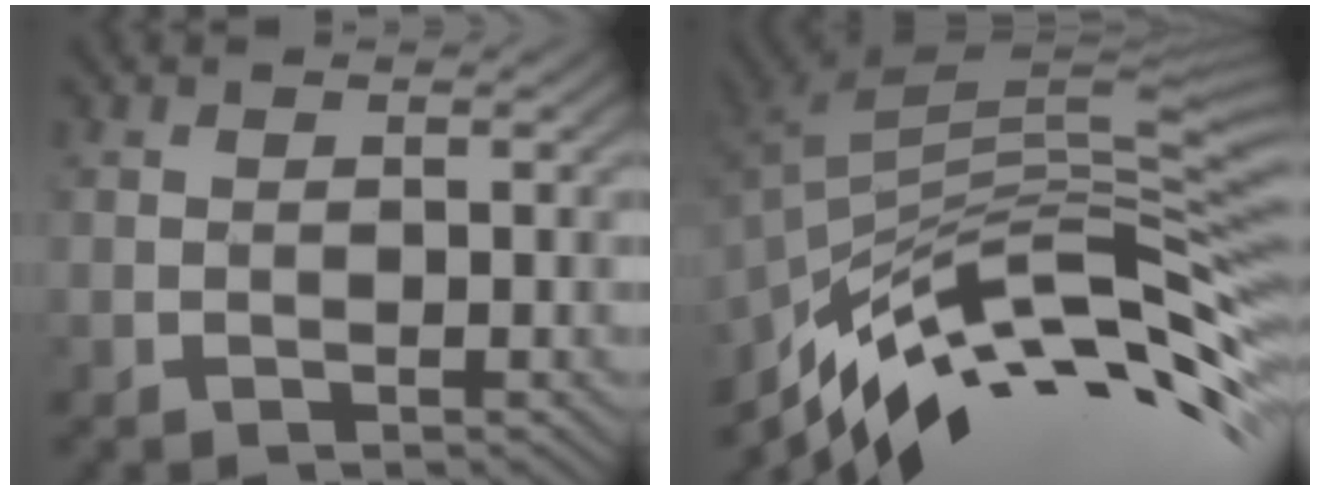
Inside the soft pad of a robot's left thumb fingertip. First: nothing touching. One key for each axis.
{"total": 14.1, "fx": -7.4, "fy": 3.9, "fz": 11.3, "tx": -0.237, "ty": 0.004, "tz": -0.130}